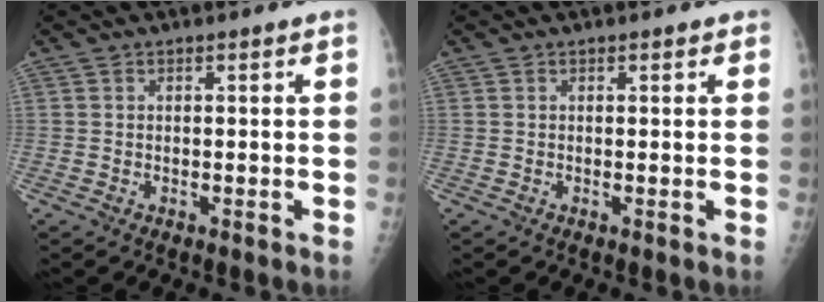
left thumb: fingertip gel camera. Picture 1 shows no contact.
{"total": 0.7, "force": [0.5, 0.4, 0.4], "torque": [-0.002, -0.002, 0.003]}